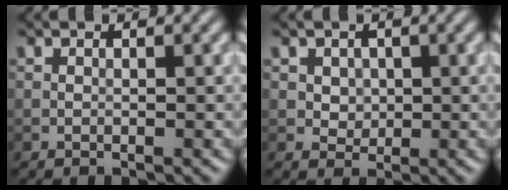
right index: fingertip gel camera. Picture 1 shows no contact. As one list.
[{"total": 2.0, "force": [0.6, 1.7, 0.9], "torque": [-0.022, -0.001, 0.023]}]